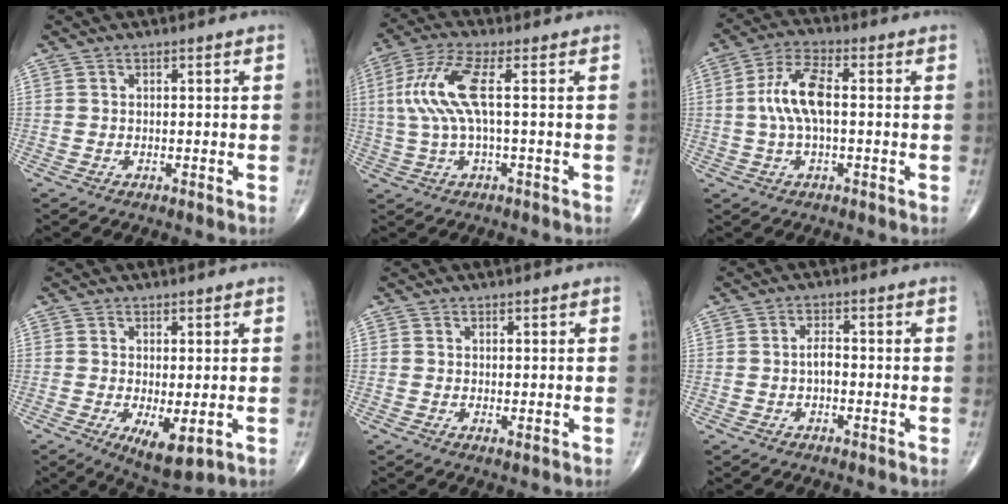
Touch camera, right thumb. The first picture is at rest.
{"total": 9.7, "force": [1.2, 2.1, 9.4], "torque": [-0.239, 0.017, 0.021]}
{"total": 8.8, "force": [0.1, 3.5, 8.0], "torque": [-0.176, 0.021, -0.002]}
{"total": 6.7, "force": [-1.6, 2.5, 5.9], "torque": [-0.095, -0.020, -0.016]}
{"total": 0.9, "force": [0.0, 0.3, 0.8], "torque": [-0.017, -0.005, -0.002]}
{"total": 2.6, "force": [-0.5, 1.3, 2.2], "torque": [-0.036, 0.006, -0.012]}